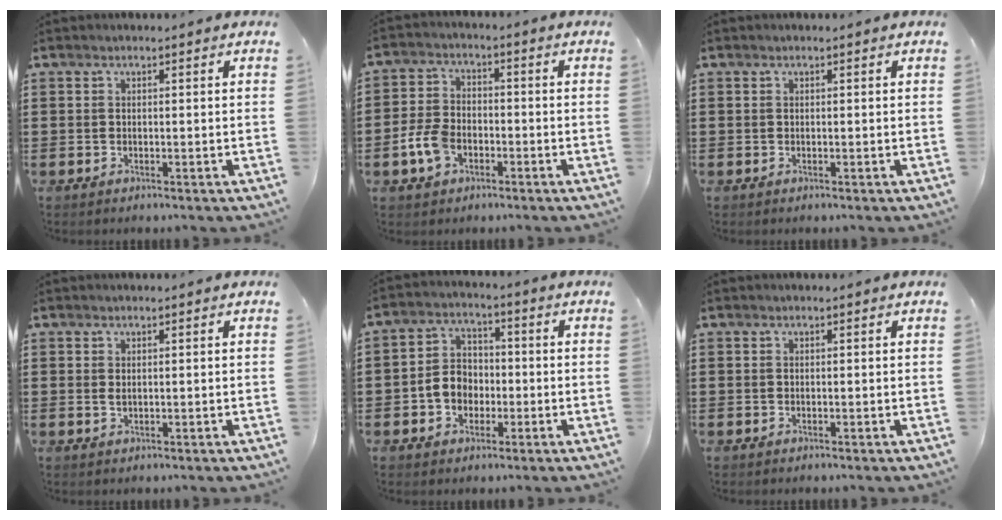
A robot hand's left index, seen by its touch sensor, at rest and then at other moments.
{"total": 6.0, "force": [-2.3, 3.8, 4.0], "torque": [-0.104, 0.001, -0.049]}
{"total": 0.0}
{"total": 0.8, "force": [0.3, 0.2, 0.7], "torque": [-0.014, 0.002, 0.005]}
{"total": 5.5, "force": [-1.8, 4.5, 2.6], "torque": [-0.064, 0.012, -0.036]}
{"total": 0.0}